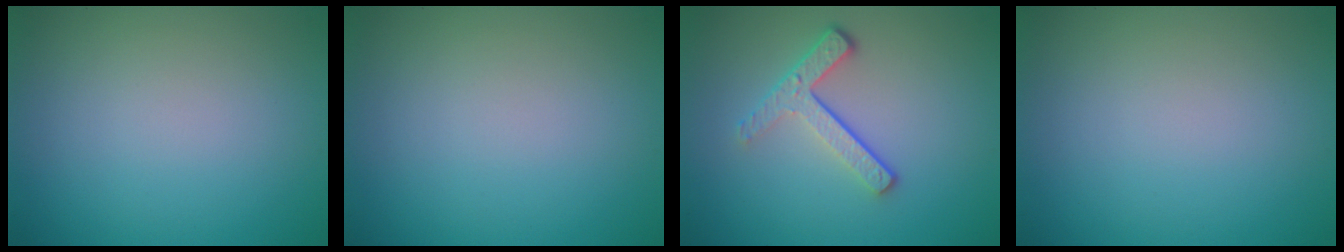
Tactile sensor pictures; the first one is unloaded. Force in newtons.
{"total": 0.0}
{"total": 3.6, "press": 2.6, "slide": 2.5}
{"total": 0.0}